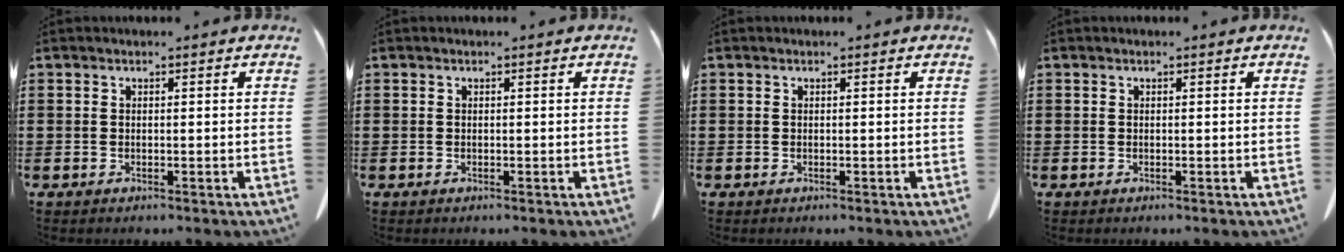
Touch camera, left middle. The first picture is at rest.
{"total": 0.0}
{"total": 0.0}
{"total": 0.0}